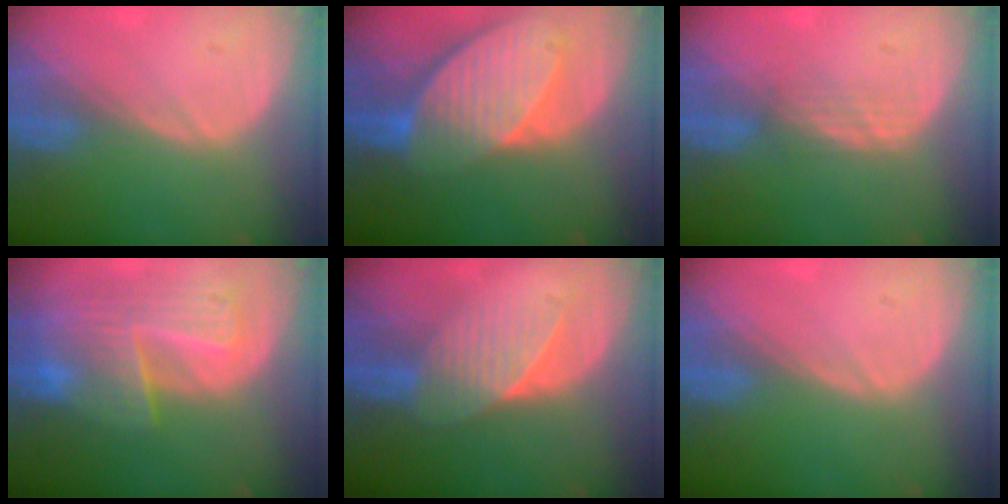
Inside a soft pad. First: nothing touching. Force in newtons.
{"total": 10.6, "press": 9.4, "slide": 5.0}
{"total": 2.2, "press": 2.2, "slide": 0.4}
{"total": 9.9, "press": 8.5, "slide": 5.0}
{"total": 6.6, "press": 6.1, "slide": 2.5}
{"total": 0.0}